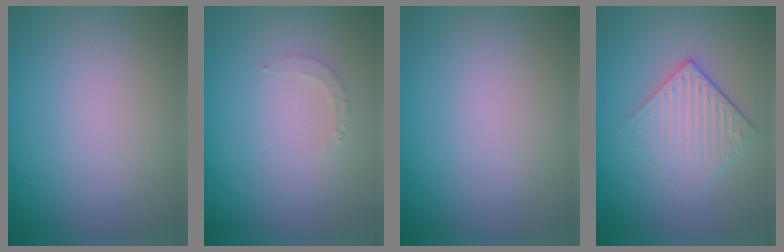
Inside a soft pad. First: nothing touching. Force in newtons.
{"total": 0.9, "press": 0.9, "slide": 0.2}
{"total": 0.0}
{"total": 3.0, "press": 2.6, "slide": 1.4}